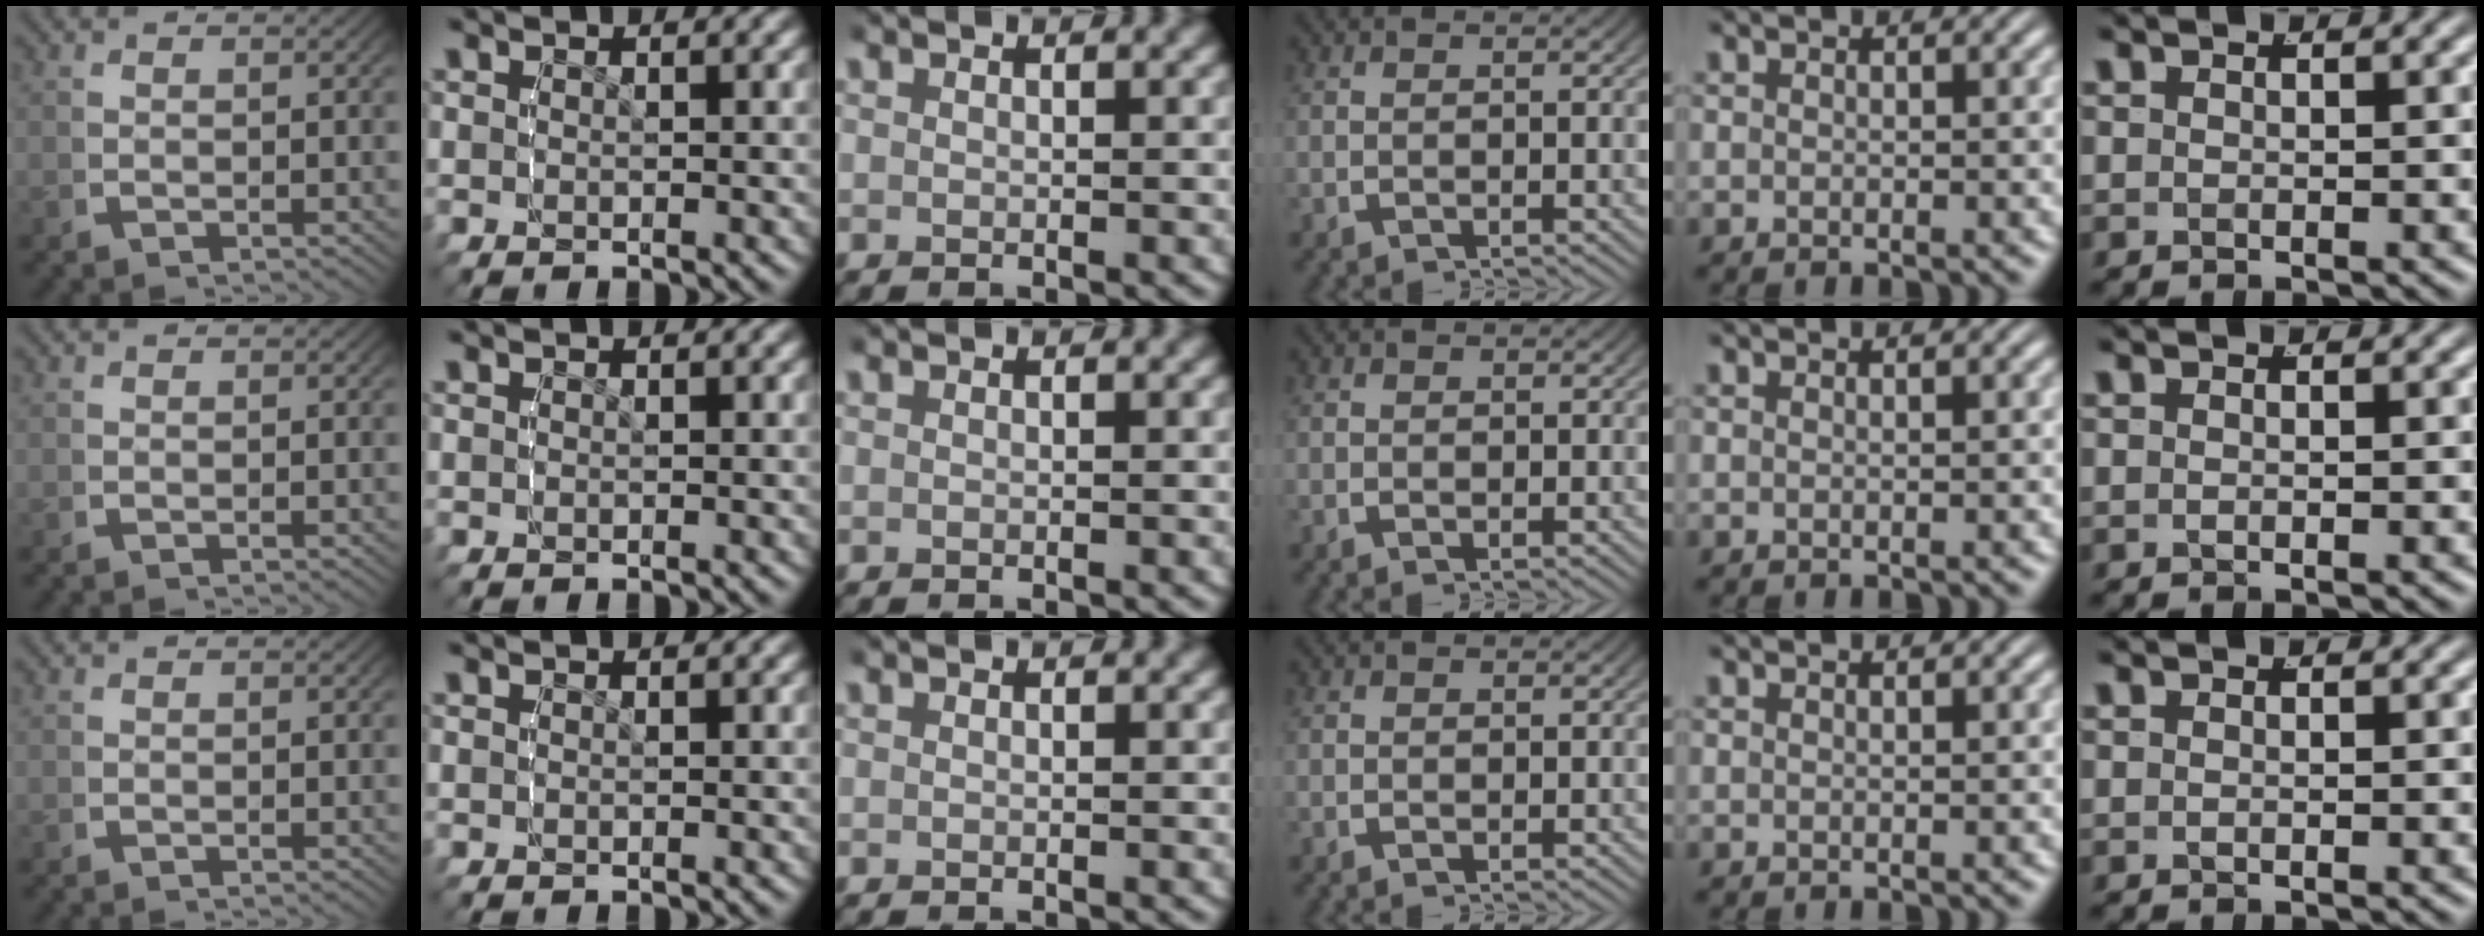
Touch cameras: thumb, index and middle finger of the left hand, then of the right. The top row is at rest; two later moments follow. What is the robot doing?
{"motion": "lift_and_place", "object": "sponge"}